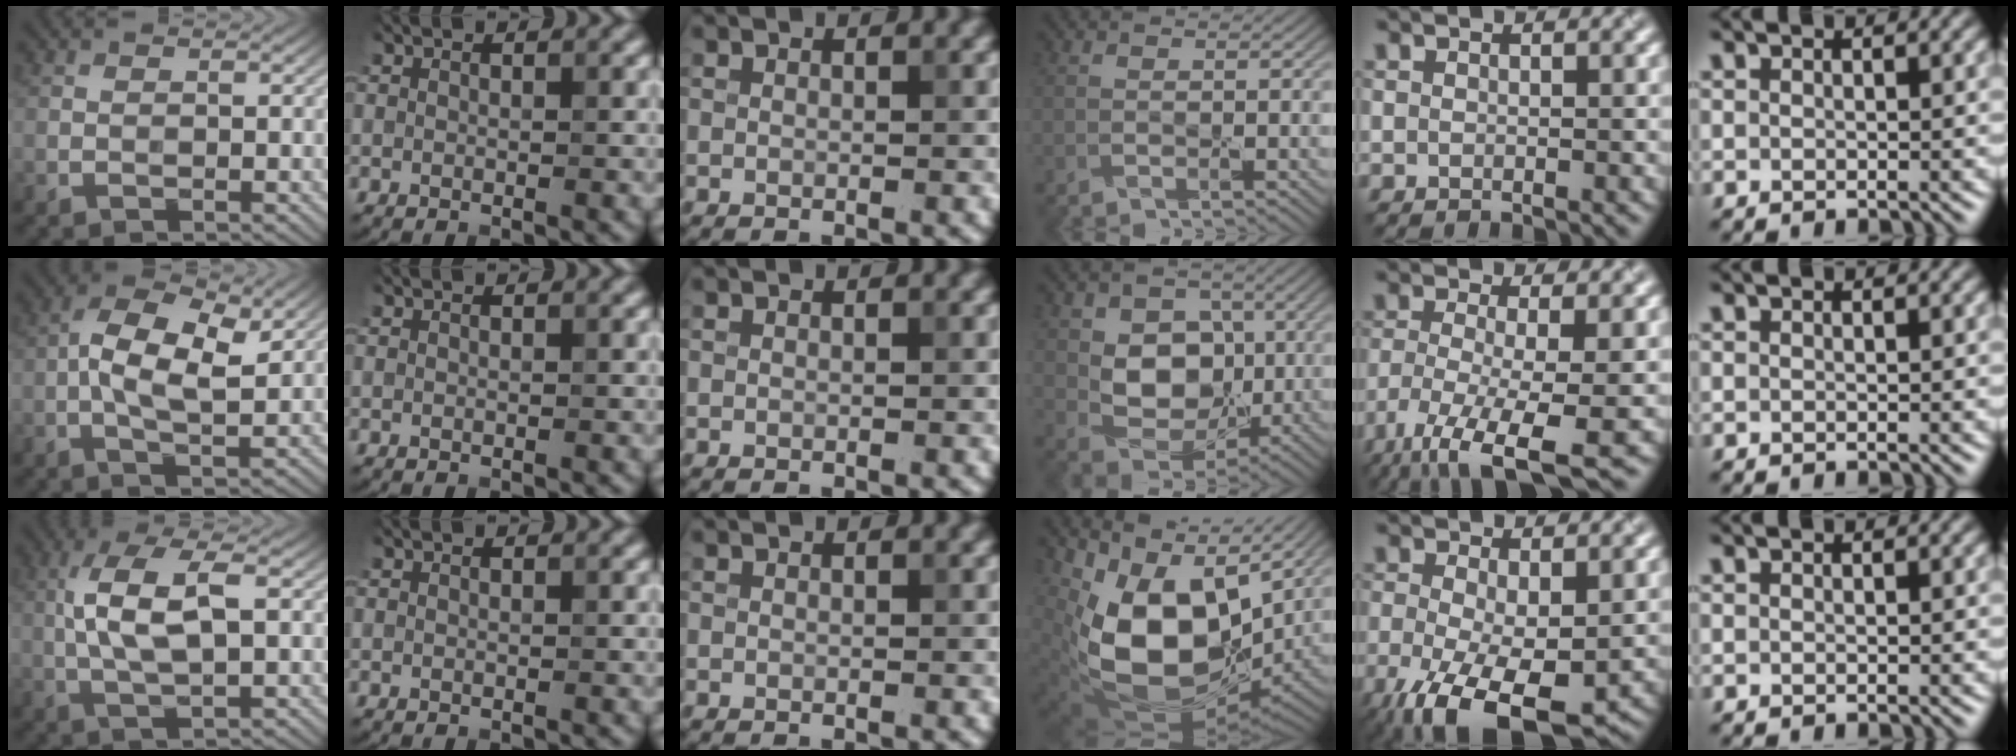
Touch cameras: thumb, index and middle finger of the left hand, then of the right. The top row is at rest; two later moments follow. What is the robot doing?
{"motion": "peel", "object": "envelope seal"}